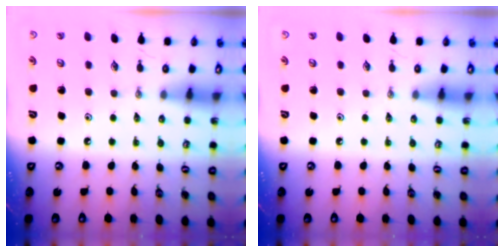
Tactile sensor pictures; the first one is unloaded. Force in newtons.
{"total": 0.0}